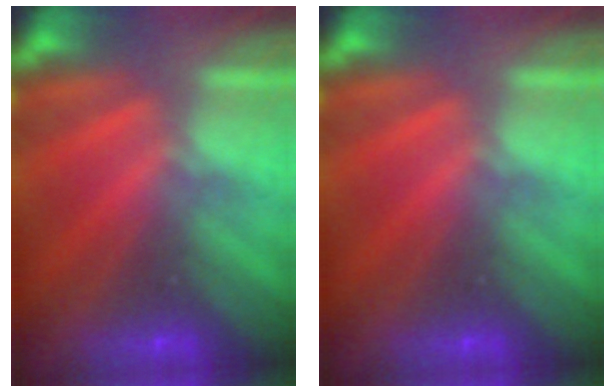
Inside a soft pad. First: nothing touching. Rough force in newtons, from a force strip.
{"total": 0.0}